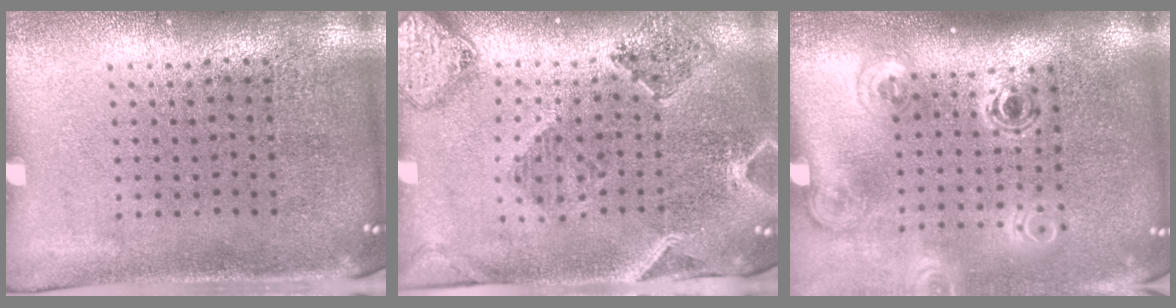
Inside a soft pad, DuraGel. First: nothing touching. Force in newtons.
{"total": 0.9, "press": 0.9, "slide": 0.3}
{"total": 1.8, "press": 1.2, "slide": 1.4}